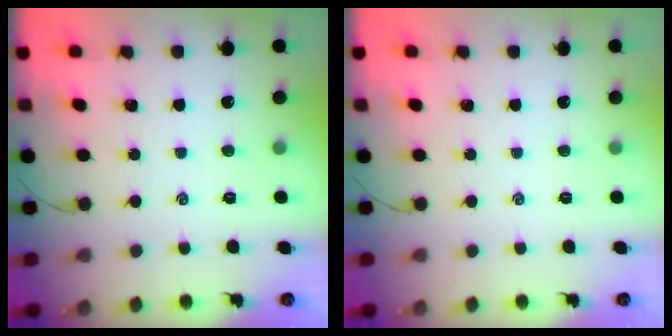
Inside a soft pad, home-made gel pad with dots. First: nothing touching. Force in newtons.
{"total": 0.0}